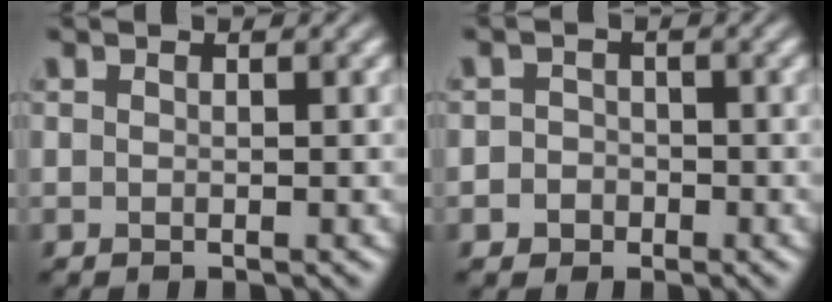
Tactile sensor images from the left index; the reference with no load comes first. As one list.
[{"total": 1.8, "force": [-1.1, 1.4, 0.1], "torque": [0.020, 0.000, -0.028]}]